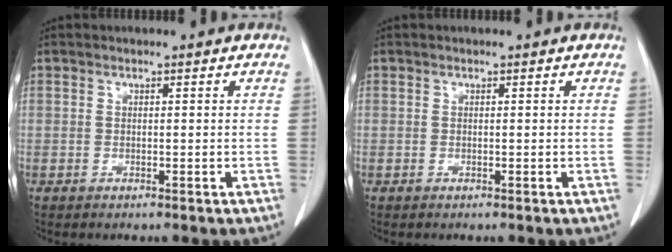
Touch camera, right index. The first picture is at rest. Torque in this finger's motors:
{"motor_torque": [0.00, 0.00, 0.01, 0.00]}